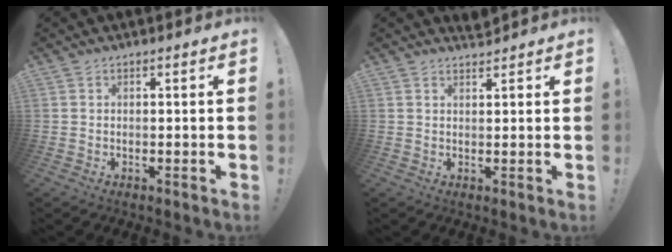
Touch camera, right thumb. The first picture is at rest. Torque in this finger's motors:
{"motor_torque": [0.04, 0.07, 0.02, -0.06, 0.00]}